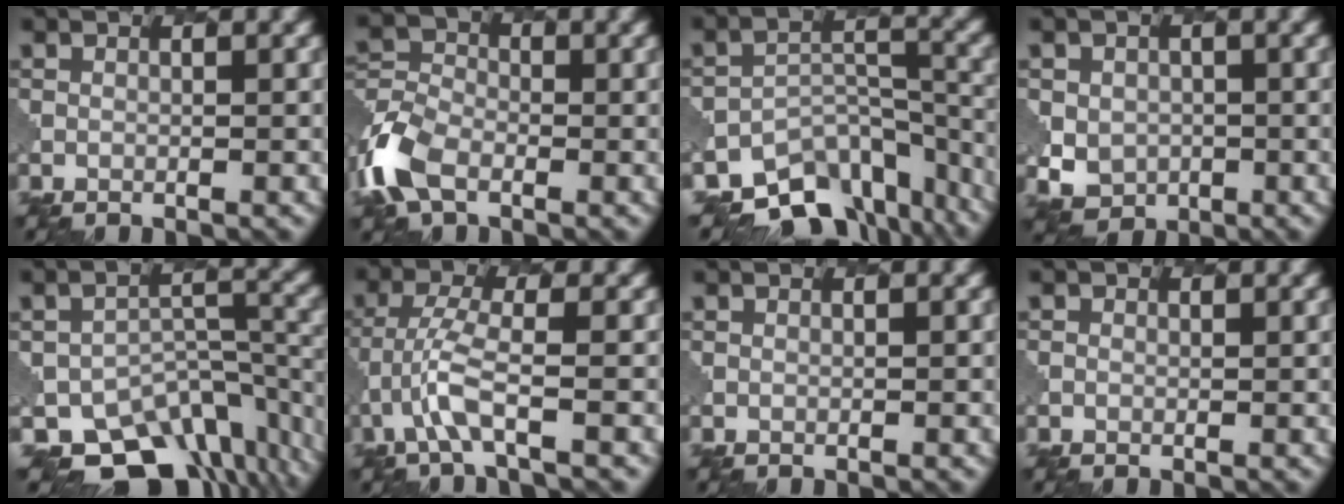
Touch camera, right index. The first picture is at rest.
{"total": 5.8, "force": [-2.9, 3.7, 3.3], "torque": [-0.087, -0.002, -0.068]}
{"total": 10.8, "force": [-8.8, 5.3, 3.3], "torque": [-0.043, -0.011, -0.113]}
{"total": 3.8, "force": [-0.3, 3.5, 1.3], "torque": [-0.026, -0.008, -0.005]}
{"total": 10.2, "force": [-7.4, 5.8, 3.8], "torque": [-0.045, -0.011, -0.092]}
{"total": 3.1, "force": [-1.6, 0.4, 2.7], "torque": [-0.061, 0.005, -0.036]}
{"total": 0.0}
{"total": 0.7, "force": [0.1, 0.7, -0.1], "torque": [0.003, -0.002, 0.003]}